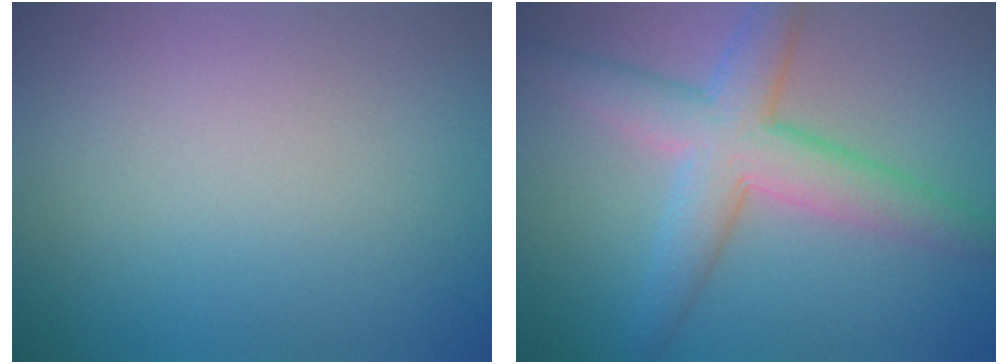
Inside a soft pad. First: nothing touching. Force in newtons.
{"total": 6.0, "press": 6.0, "slide": 0.1}